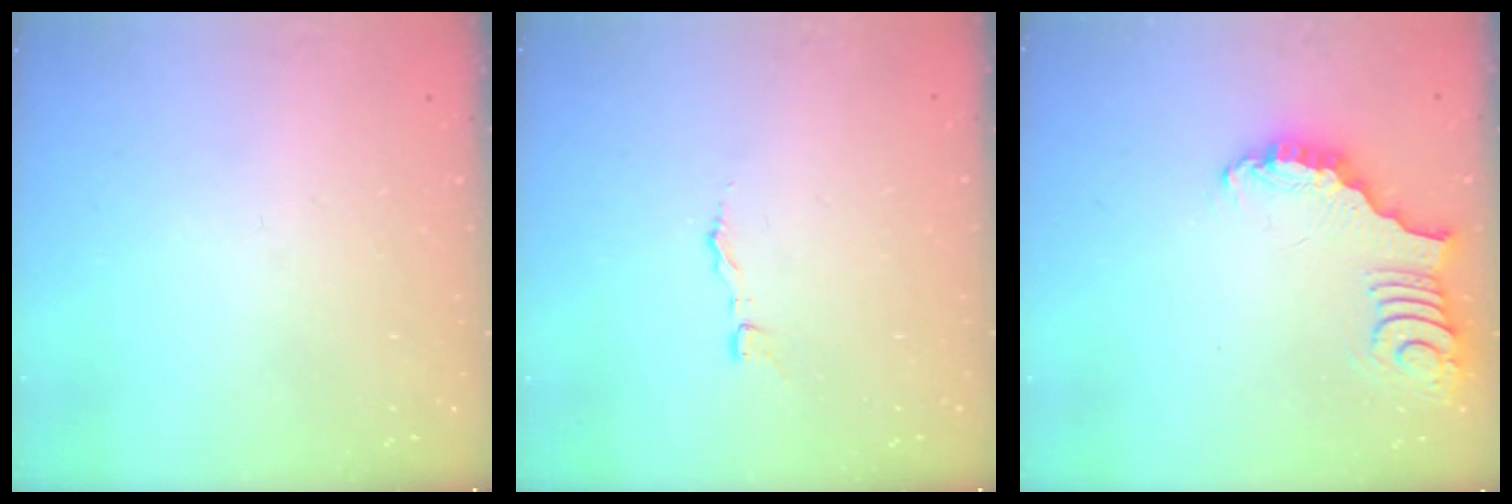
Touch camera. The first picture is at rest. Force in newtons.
{"total": 2.9, "press": 2.9, "slide": 0.3}
{"total": 3.5, "press": 3.5, "slide": 0.5}